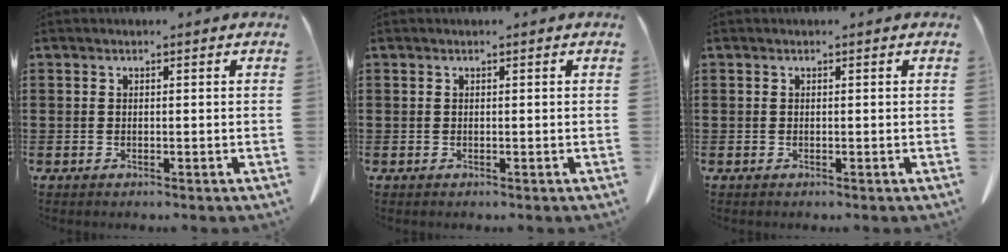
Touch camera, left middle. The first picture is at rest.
{"total": 0.0}
{"total": 0.0}